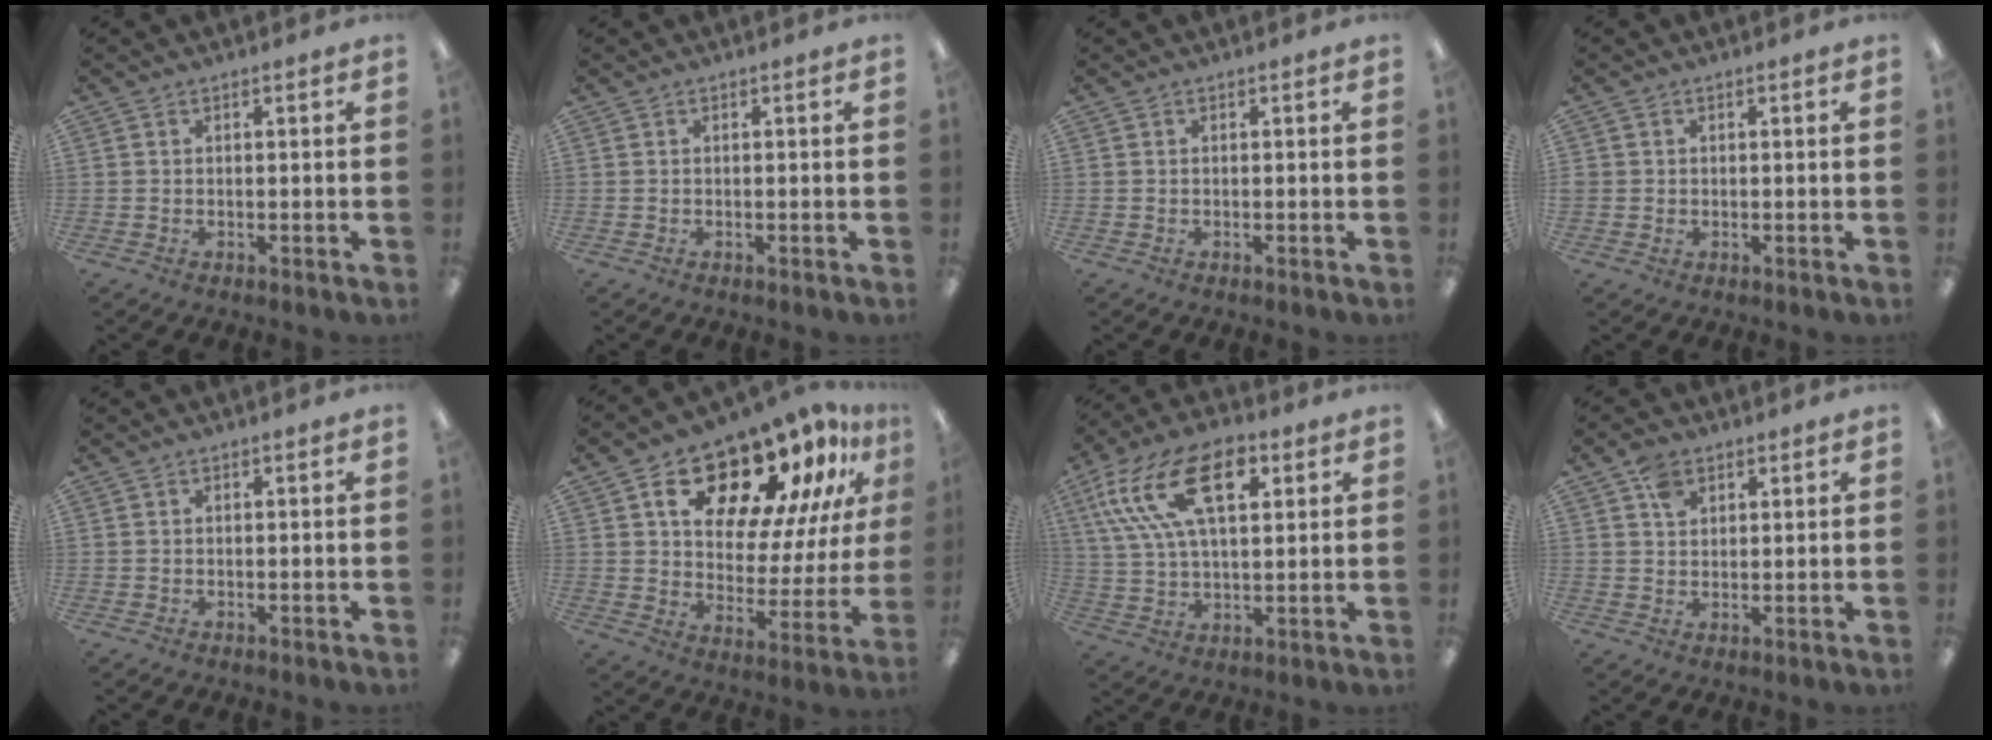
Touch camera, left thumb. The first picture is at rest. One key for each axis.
{"total": 0.0}
{"total": 0.0}
{"total": 1.2, "fx": 0.1, "fy": 1.2, "fz": 0.4, "tx": -0.009, "ty": 0.004, "tz": 0.000}
{"total": 0.0}
{"total": 19.3, "fx": 13.8, "fy": 9.1, "fz": 10.1, "tx": -0.157, "ty": -0.094, "tz": 0.231}
{"total": 19.3, "fx": 8.4, "fy": 10.1, "fz": 14.1, "tx": -0.272, "ty": -0.011, "tz": 0.145}
{"total": 4.5, "fx": 2.7, "fy": 2.9, "fz": 2.0, "tx": -0.033, "ty": -0.004, "tz": 0.048}